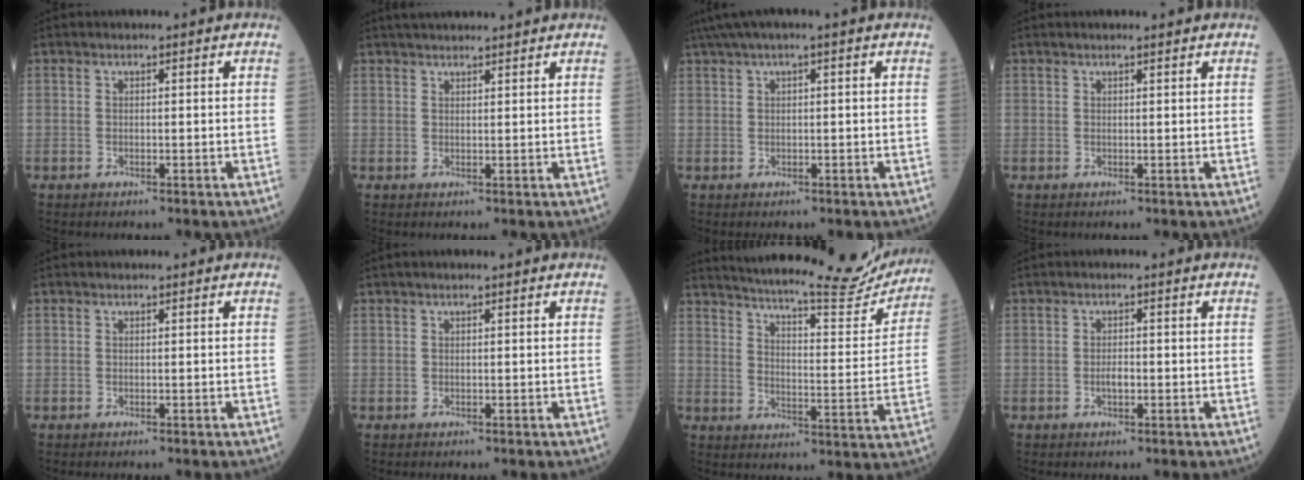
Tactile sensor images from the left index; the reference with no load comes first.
{"total": 7.1, "force": [6.5, 0.3, 2.9], "torque": [-0.041, 0.033, 0.088]}
{"total": 3.7, "force": [2.1, -0.1, 3.0], "torque": [-0.064, 0.030, 0.041]}
{"total": 1.0, "force": [0.9, 0.0, 0.4], "torque": [-0.007, 0.007, 0.014]}
{"total": 0.0}
{"total": 0.7, "force": [0.5, -0.1, 0.5], "torque": [-0.013, 0.011, 0.009]}
{"total": 23.9, "force": [22.1, 2.6, 8.6], "torque": [-0.135, -0.059, 0.280]}
{"total": 1.4, "force": [-0.5, 0.6, 1.2], "torque": [-0.023, 0.001, -0.010]}